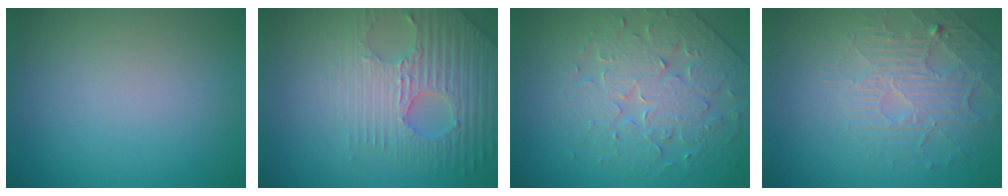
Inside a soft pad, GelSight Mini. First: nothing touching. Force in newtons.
{"total": 5.9, "press": 4.8, "slide": 3.4}
{"total": 4.6, "press": 4.6, "slide": 0.5}
{"total": 4.6, "press": 3.5, "slide": 3.1}